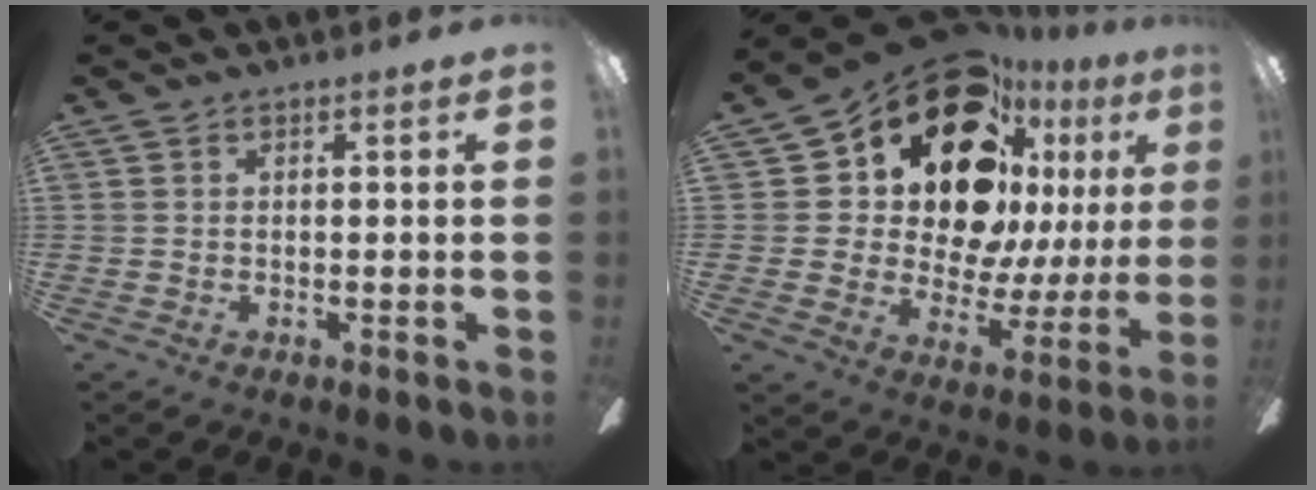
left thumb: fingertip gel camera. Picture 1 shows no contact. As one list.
[{"total": 24.0, "force": [13.5, 13.8, 14.3], "torque": [-0.249, -0.100, 0.248]}]